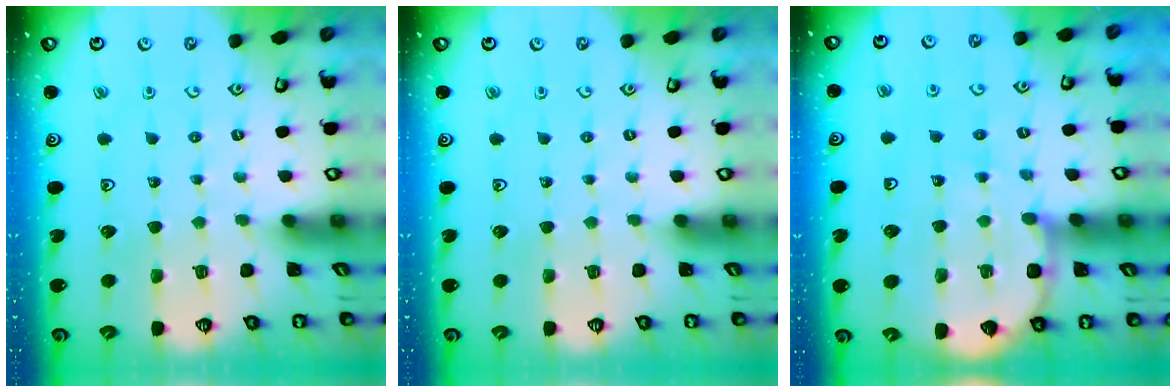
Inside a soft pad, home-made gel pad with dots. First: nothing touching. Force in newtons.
{"total": 0.0}
{"total": 8.3, "press": 8.1, "slide": 1.4}